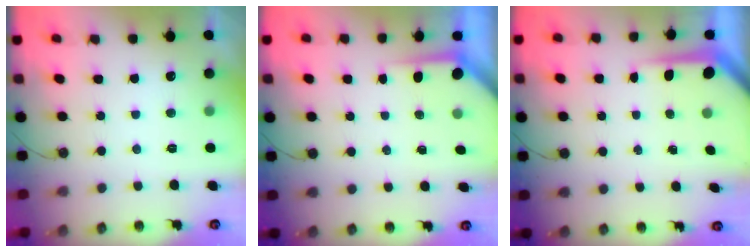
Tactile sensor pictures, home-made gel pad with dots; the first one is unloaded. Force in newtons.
{"total": 3.6, "press": 3.6, "slide": 0.4}
{"total": 4.5, "press": 4.5, "slide": 0.2}